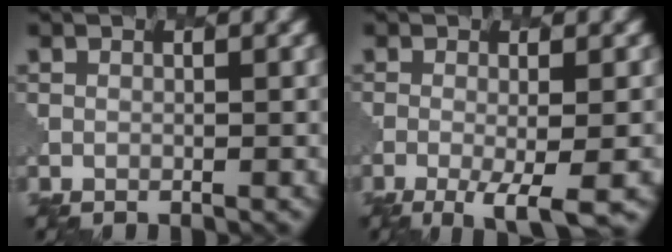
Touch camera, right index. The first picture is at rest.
{"total": 5.5, "force": [-2.4, 1.3, 4.8], "torque": [-0.065, -0.005, -0.033]}